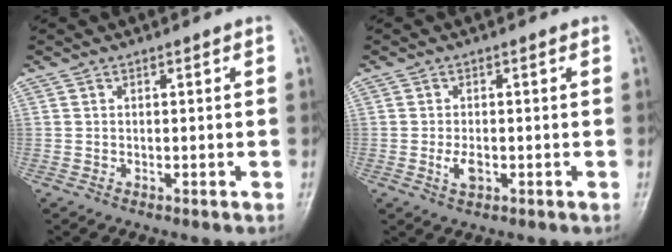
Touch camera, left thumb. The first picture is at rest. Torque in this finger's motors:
{"motor_torque": [-0.14, 0.32, 0.37, 0.09, 0.04]}